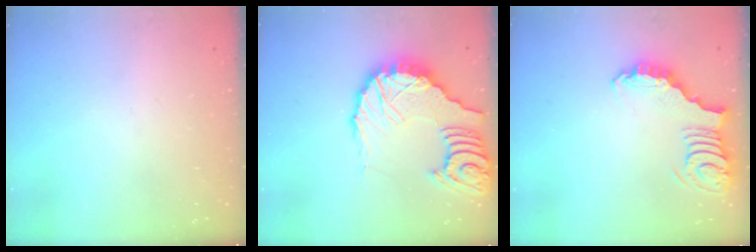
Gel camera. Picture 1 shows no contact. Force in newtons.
{"total": 16.1, "press": 16.0, "slide": 1.8}
{"total": 3.9, "press": 3.9, "slide": 0.6}